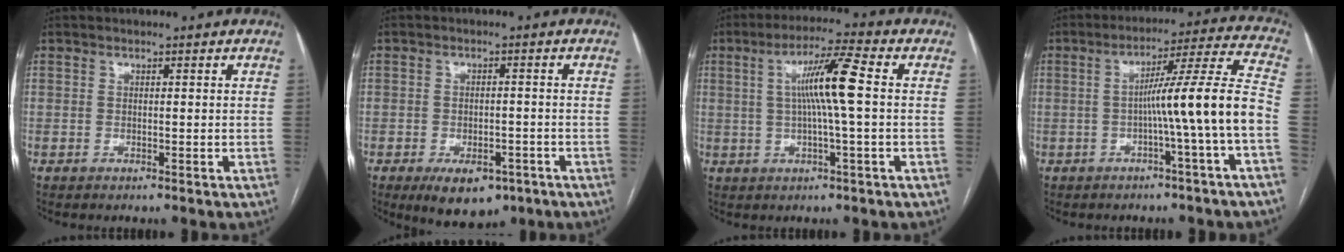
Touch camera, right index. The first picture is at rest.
{"total": 7.9, "force": [-4.9, 4.3, 4.5], "torque": [-0.053, 0.000, -0.064]}
{"total": 8.8, "force": [1.0, -0.3, 8.8], "torque": [-0.158, 0.009, 0.016]}
{"total": 11.9, "force": [-2.7, -1.9, 11.4], "torque": [-0.164, 0.021, -0.044]}